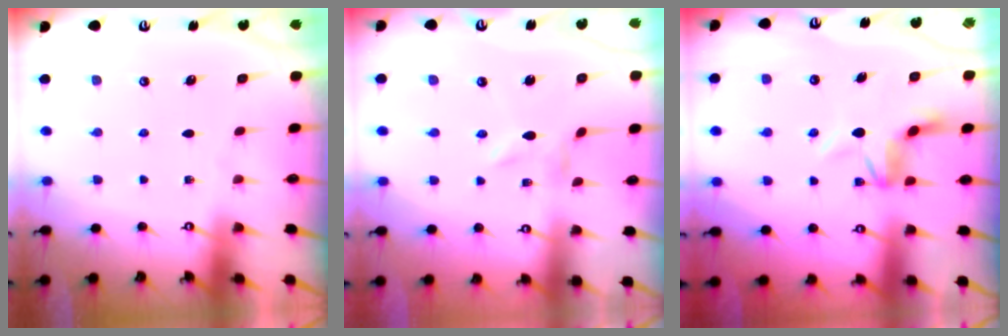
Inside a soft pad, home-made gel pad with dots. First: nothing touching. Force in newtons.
{"total": 0.0}
{"total": 6.2, "press": 5.8, "slide": 2.2}